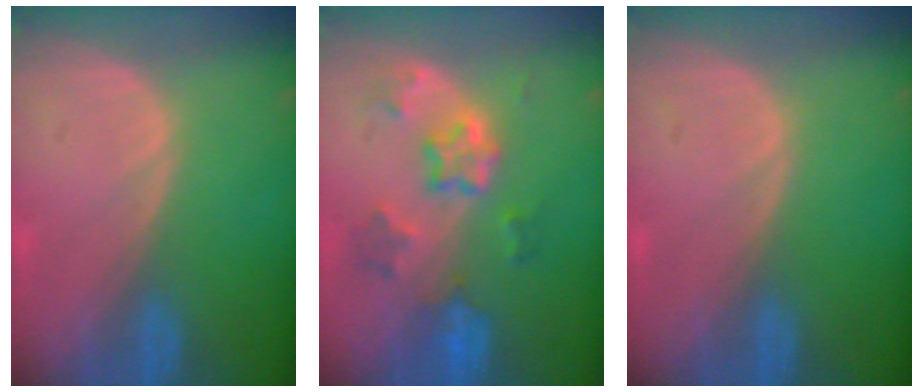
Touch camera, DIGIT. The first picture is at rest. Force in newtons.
{"total": 7.1, "press": 6.4, "slide": 3.2}
{"total": 0.0}